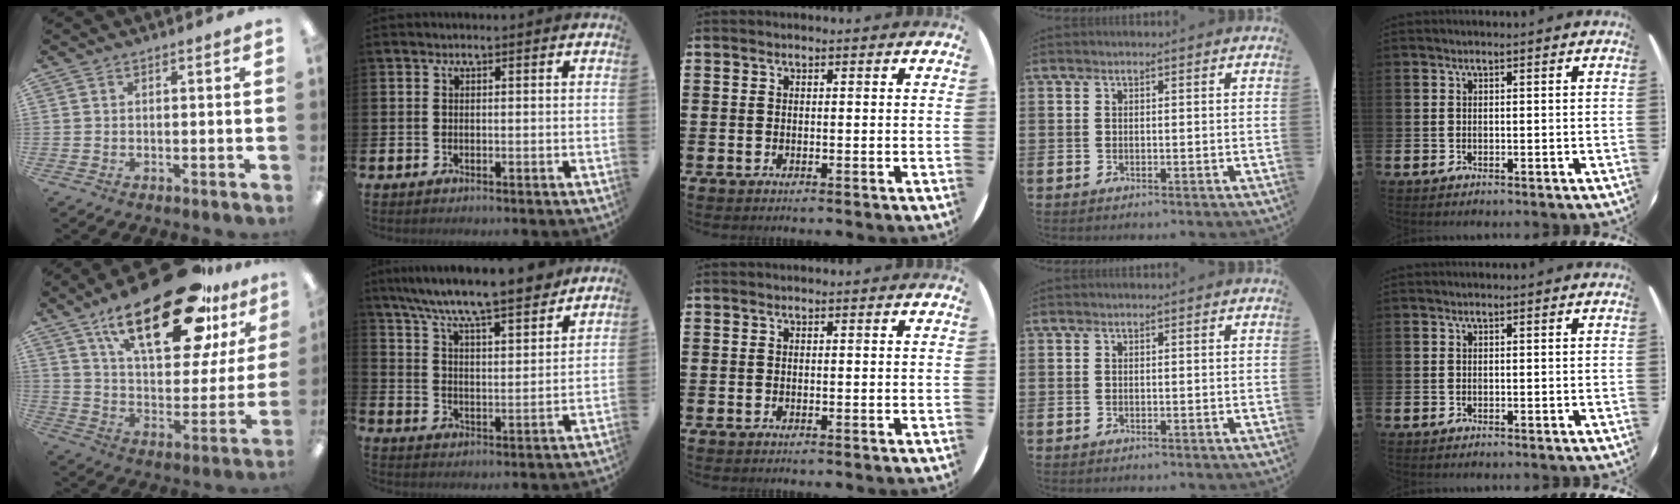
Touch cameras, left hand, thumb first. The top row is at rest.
{"thumb": {"total": 28.3, "force": [17.4, 11.2, 19.3], "torque": [-0.292, -0.095, 0.286]}, "index": {"total": 9.2, "force": [8.6, 0.5, 3.3], "torque": [-0.088, -0.060, 0.149]}}